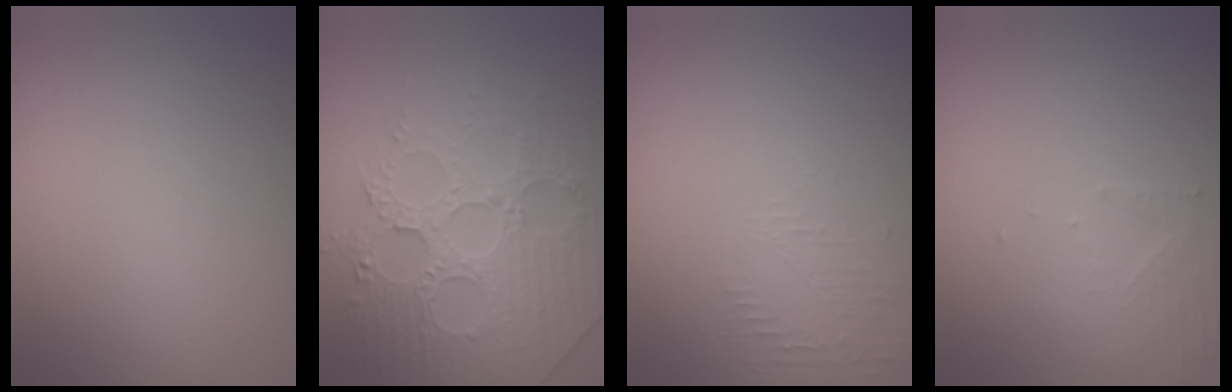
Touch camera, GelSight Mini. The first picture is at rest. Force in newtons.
{"total": 7.4, "press": 6.0, "slide": 4.3}
{"total": 1.3, "press": 0.0, "slide": 1.3}
{"total": 2.0, "press": 1.9, "slide": 0.3}